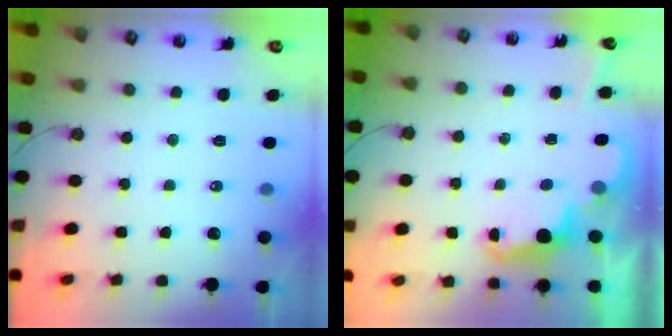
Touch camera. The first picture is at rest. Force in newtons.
{"total": 2.5, "press": 2.5, "slide": 0.5}